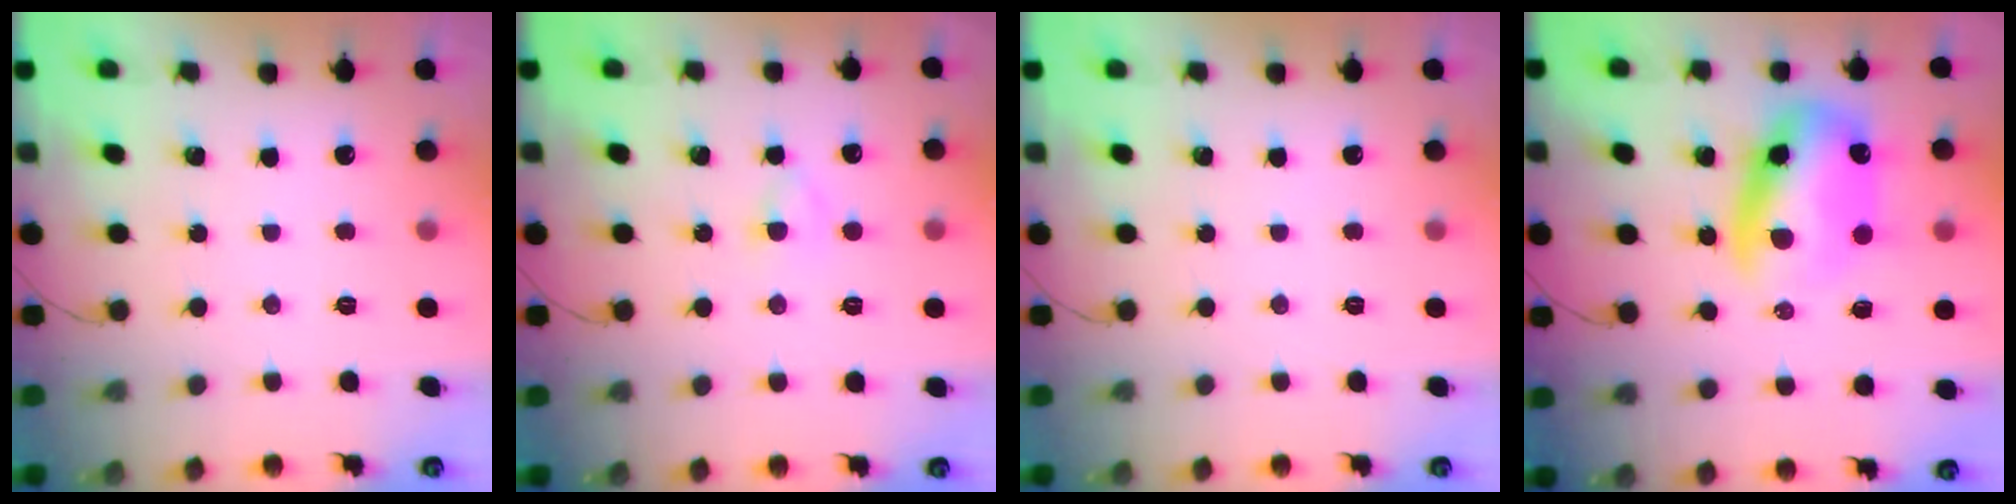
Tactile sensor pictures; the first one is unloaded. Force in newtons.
{"total": 2.7, "press": 2.4, "slide": 1.2}
{"total": 0.0}
{"total": 11.8, "press": 11.4, "slide": 2.9}